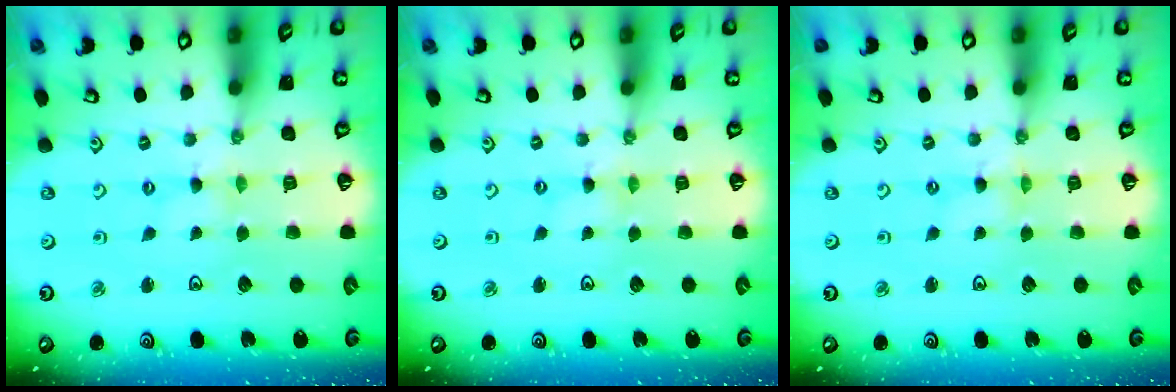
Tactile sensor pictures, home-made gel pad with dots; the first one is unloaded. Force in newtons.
{"total": 0.0}
{"total": 0.0}